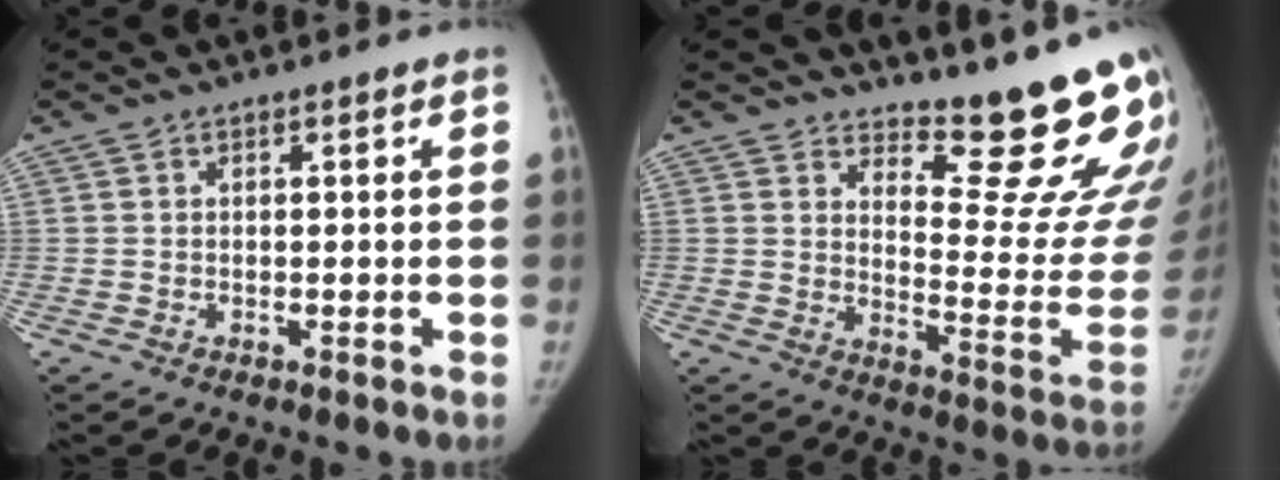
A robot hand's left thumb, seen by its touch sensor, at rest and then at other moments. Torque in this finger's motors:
{"motor_torque": [0.09, 0.10, 0.60, -0.54, 0.00]}